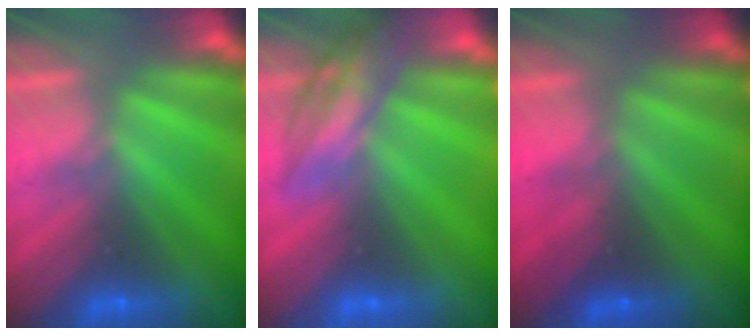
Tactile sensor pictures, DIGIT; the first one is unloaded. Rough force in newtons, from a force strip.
{"total": 2.4}
{"total": 2.2}